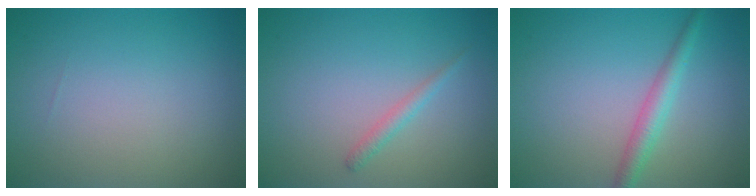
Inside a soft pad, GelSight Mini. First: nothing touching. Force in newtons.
{"total": 1.2, "press": 1.2, "slide": 0.1}
{"total": 2.5, "press": 2.5, "slide": 0.0}